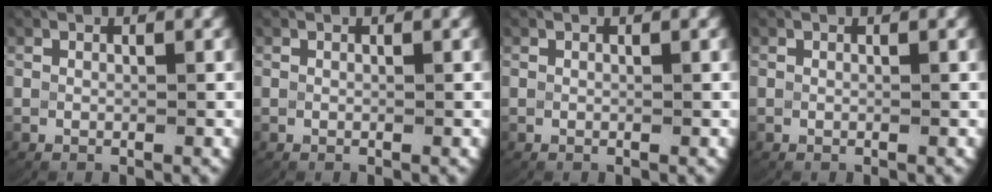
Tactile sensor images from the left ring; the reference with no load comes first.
{"total": 0.0}
{"total": 0.0}
{"total": 0.0}